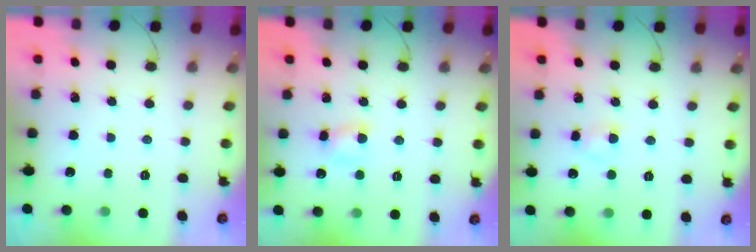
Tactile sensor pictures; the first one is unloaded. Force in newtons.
{"total": 4.5, "press": 4.4, "slide": 1.0}
{"total": 2.3, "press": 2.1, "slide": 1.0}